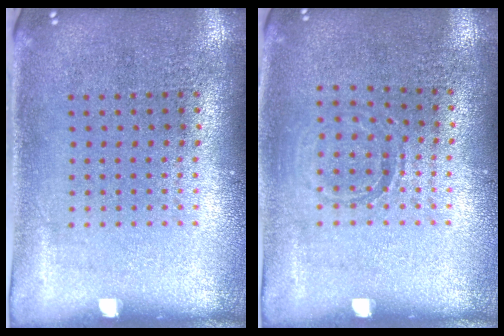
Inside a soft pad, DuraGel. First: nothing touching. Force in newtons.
{"total": 0.8, "press": 0.8, "slide": 0.3}